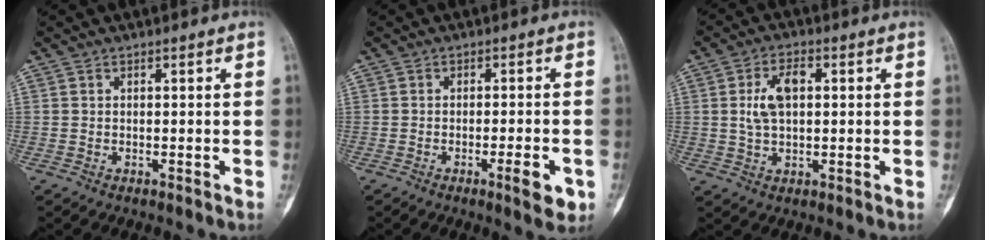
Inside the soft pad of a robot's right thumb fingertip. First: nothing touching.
{"total": 5.2, "force": [-2.2, 1.2, 4.6], "torque": [-0.058, 0.003, -0.026]}
{"total": 6.9, "force": [1.1, 3.9, 5.6], "torque": [-0.104, 0.009, 0.021]}